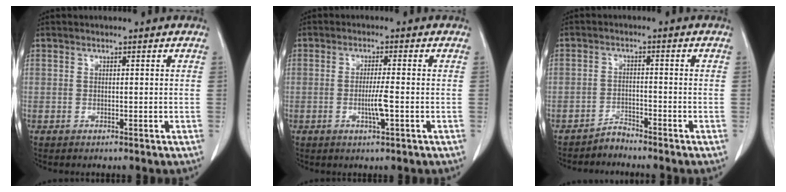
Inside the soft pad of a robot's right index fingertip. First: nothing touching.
{"total": 3.6, "force": [-0.9, -0.1, 3.4], "torque": [-0.067, -0.006, -0.017]}
{"total": 2.1, "force": [-2.1, 0.2, -0.3], "torque": [0.014, -0.006, -0.037]}